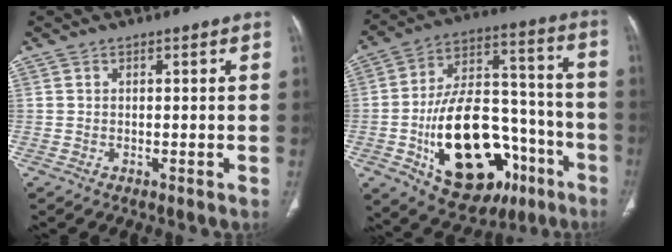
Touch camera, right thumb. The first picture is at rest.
{"total": 28.2, "force": [-10.2, 15.9, 20.9], "torque": [-0.338, 0.052, -0.146]}